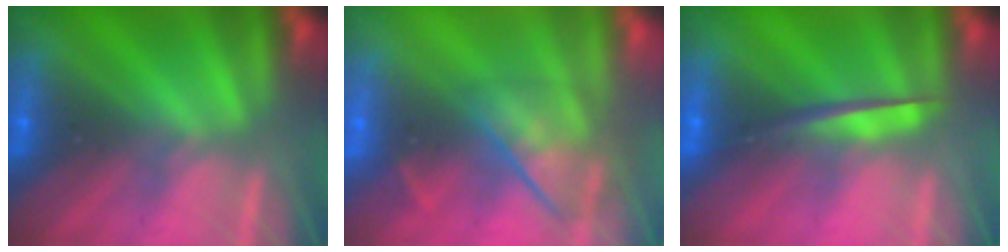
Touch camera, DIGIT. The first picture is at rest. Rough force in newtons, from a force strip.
{"total": 4.8}
{"total": 4.6}